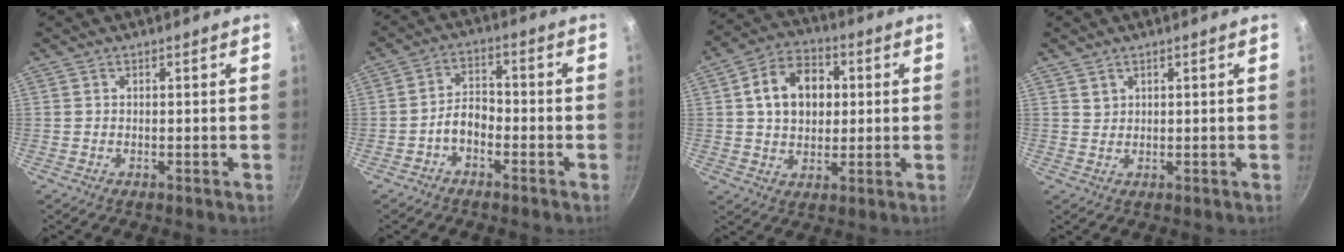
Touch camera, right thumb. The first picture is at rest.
{"total": 4.8, "force": [-2.4, 2.9, 3.0], "torque": [-0.039, 0.035, -0.048]}
{"total": 12.7, "force": [2.3, 9.5, 8.1], "torque": [-0.104, 0.015, 0.031]}
{"total": 1.4, "force": [0.9, 0.9, 0.3], "torque": [0.005, 0.002, 0.019]}